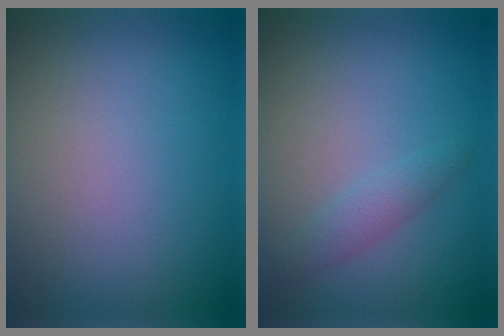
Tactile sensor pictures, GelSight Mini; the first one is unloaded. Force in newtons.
{"total": 1.7, "press": 1.7, "slide": 0.0}